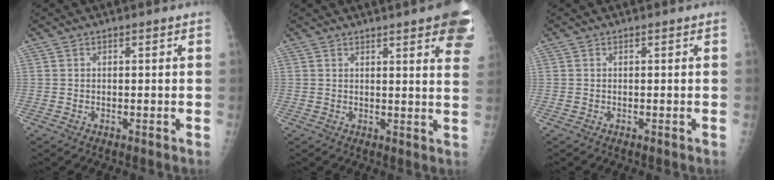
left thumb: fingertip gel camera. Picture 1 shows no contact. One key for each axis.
{"total": 13.5, "fx": 7.7, "fy": 2.6, "fz": 10.7, "tx": -0.111, "ty": -0.022, "tz": 0.078}
{"total": 0.0}